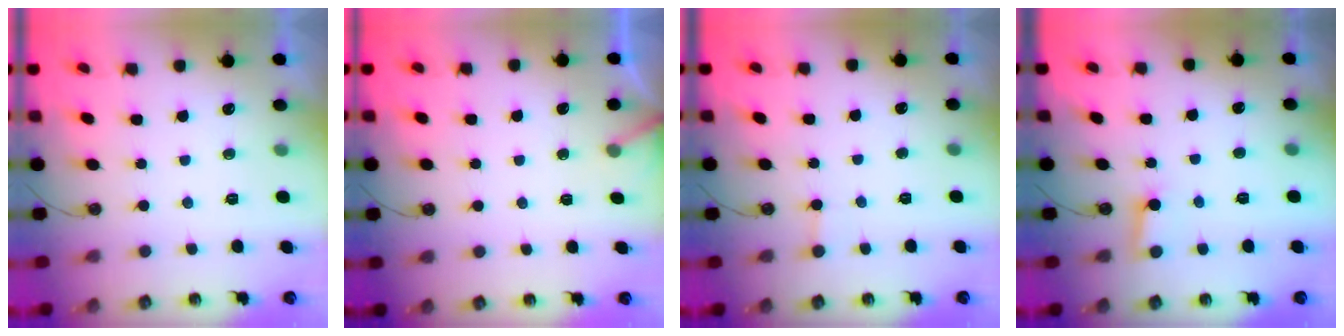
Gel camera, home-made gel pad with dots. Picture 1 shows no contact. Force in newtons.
{"total": 1.9, "press": 1.9, "slide": 0.1}
{"total": 1.7, "press": 1.7, "slide": 0.1}
{"total": 3.8, "press": 3.7, "slide": 0.4}